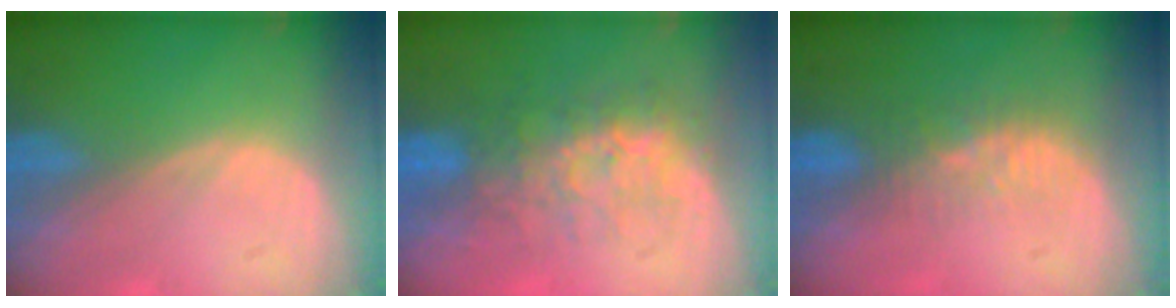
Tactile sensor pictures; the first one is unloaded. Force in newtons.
{"total": 7.6, "press": 7.2, "slide": 2.3}
{"total": 4.6, "press": 4.0, "slide": 2.4}